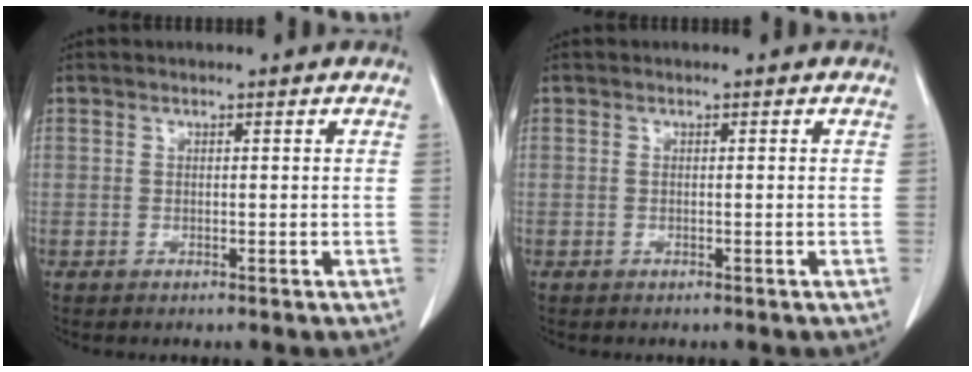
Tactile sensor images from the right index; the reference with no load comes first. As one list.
[{"total": 0.0}]